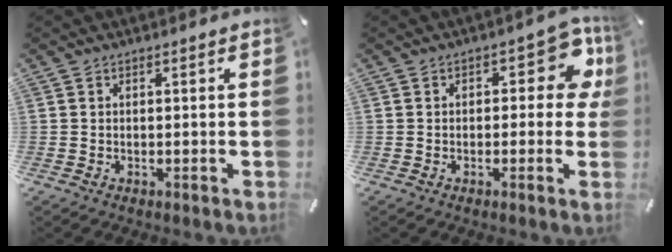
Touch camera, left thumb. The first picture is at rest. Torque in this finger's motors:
{"motor_torque": [-0.13, -0.03, 0.24, 0.18, 0.00]}